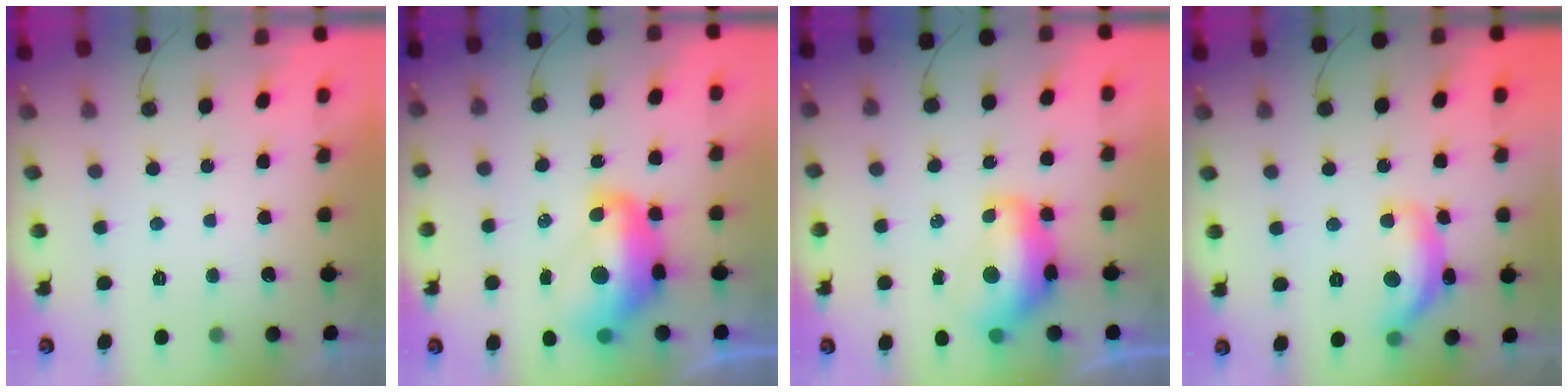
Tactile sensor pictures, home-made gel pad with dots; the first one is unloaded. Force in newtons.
{"total": 14.4, "press": 14.4, "slide": 1.2}
{"total": 12.1, "press": 12.0, "slide": 1.6}
{"total": 13.5, "press": 13.5, "slide": 0.9}